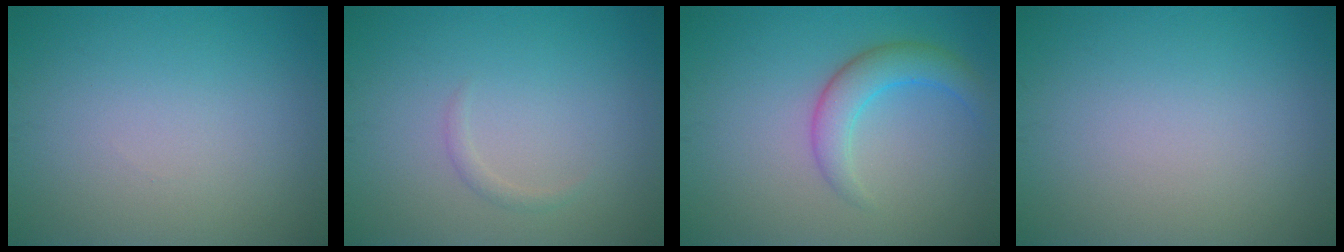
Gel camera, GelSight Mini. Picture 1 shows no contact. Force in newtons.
{"total": 0.8, "press": 0.8, "slide": 0.0}
{"total": 3.4, "press": 3.4, "slide": 0.2}
{"total": 0.0}